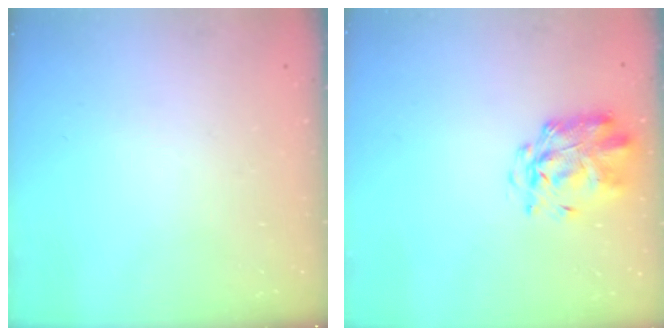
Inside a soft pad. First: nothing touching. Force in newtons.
{"total": 2.9, "press": 2.8, "slide": 0.7}